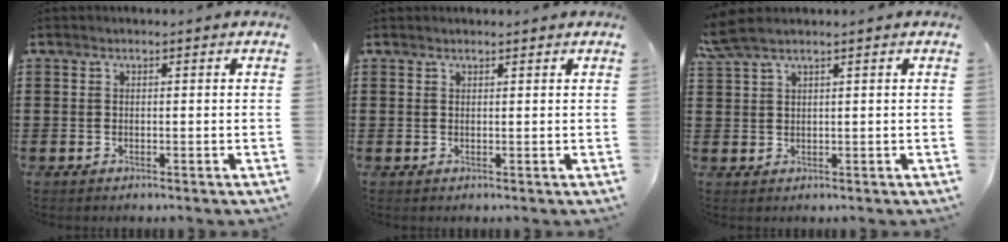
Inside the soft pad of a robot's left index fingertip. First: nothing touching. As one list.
[{"total": 0.7, "force": [0.7, 0.0, 0.2], "torque": [-0.006, -0.001, 0.013]}, {"total": 2.9, "force": [2.0, 0.5, 2.0], "torque": [-0.045, 0.002, 0.037]}]